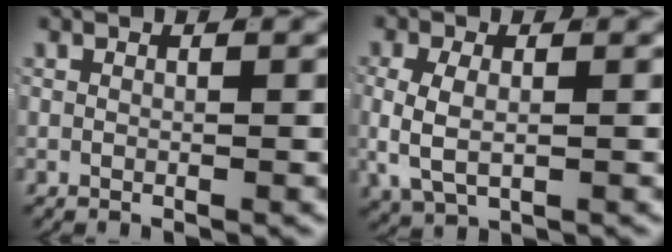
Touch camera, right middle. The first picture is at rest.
{"total": 4.1, "force": [-0.3, 2.6, 3.2], "torque": [-0.087, -0.011, 0.008]}